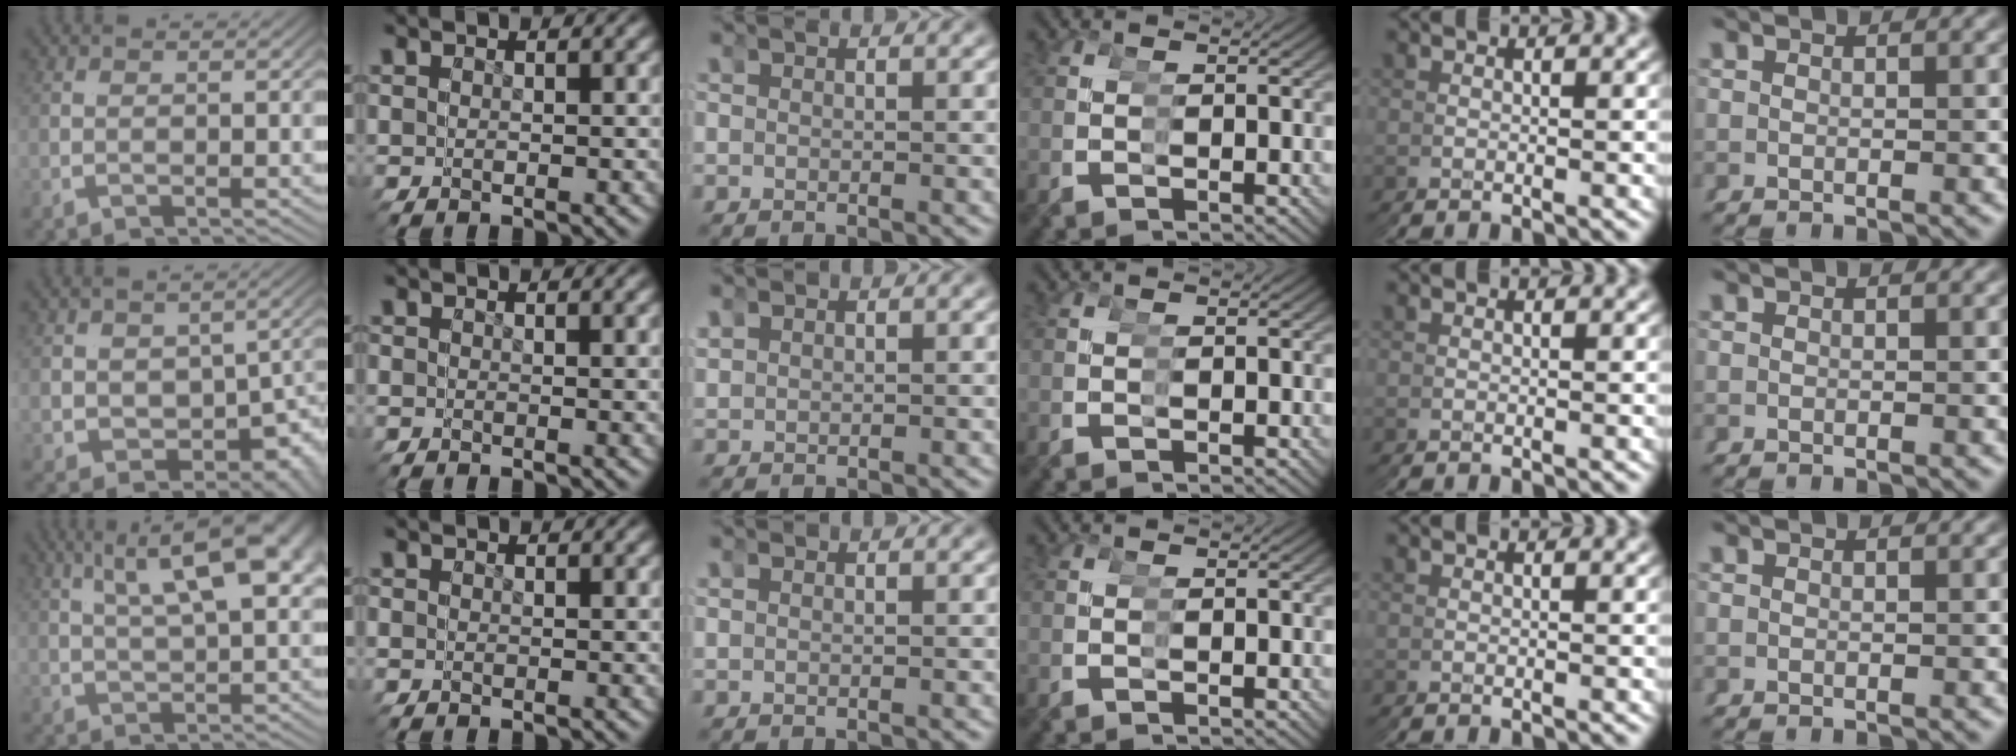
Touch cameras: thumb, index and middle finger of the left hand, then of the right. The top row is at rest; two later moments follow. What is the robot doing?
{"motion": "grasp_and_lifting", "object": "tape"}